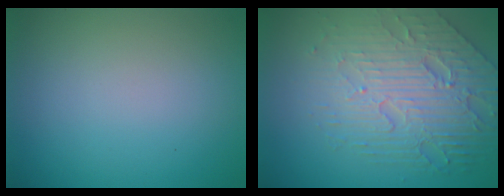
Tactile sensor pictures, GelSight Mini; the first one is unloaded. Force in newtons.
{"total": 7.3, "press": 5.3, "slide": 5.1}